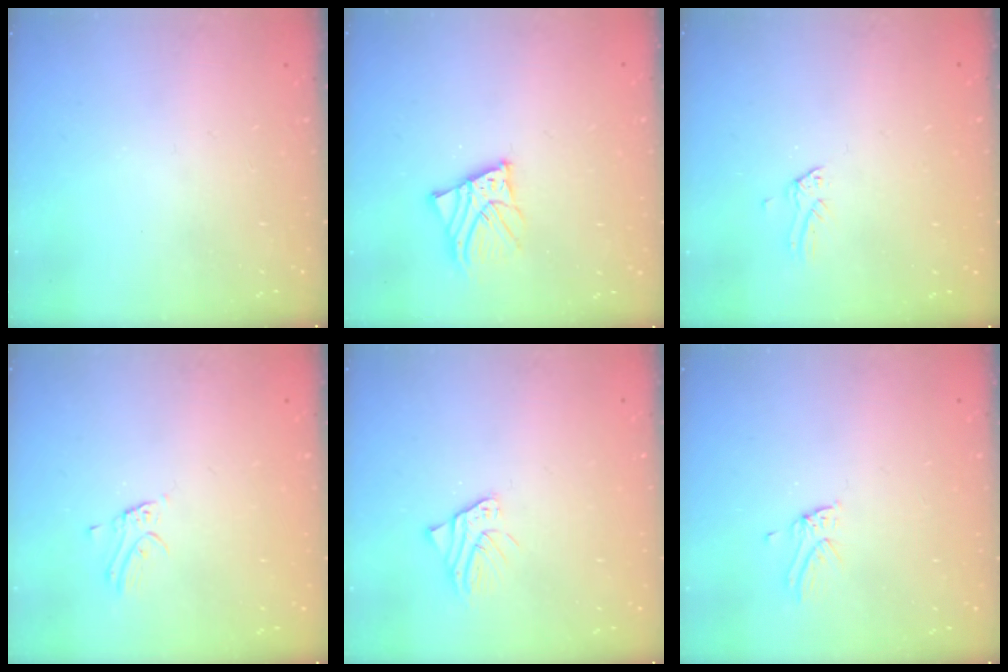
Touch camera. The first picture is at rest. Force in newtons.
{"total": 6.4, "press": 6.4, "slide": 0.8}
{"total": 0.0}
{"total": 1.6, "press": 1.6, "slide": 0.1}
{"total": 2.8, "press": 2.8, "slide": 0.2}
{"total": 2.1, "press": 2.1, "slide": 0.1}